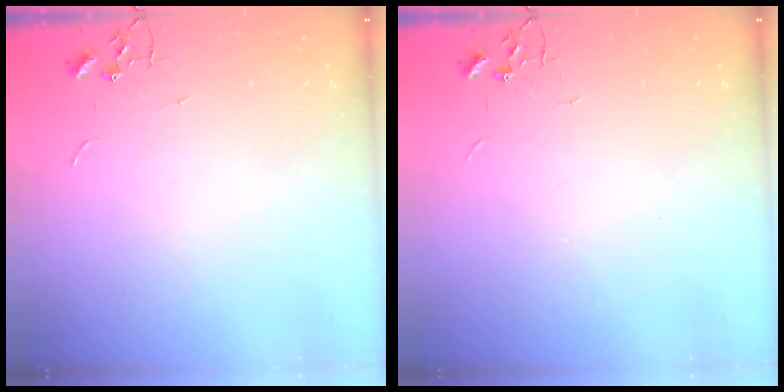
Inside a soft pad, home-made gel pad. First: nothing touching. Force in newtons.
{"total": 0.0}